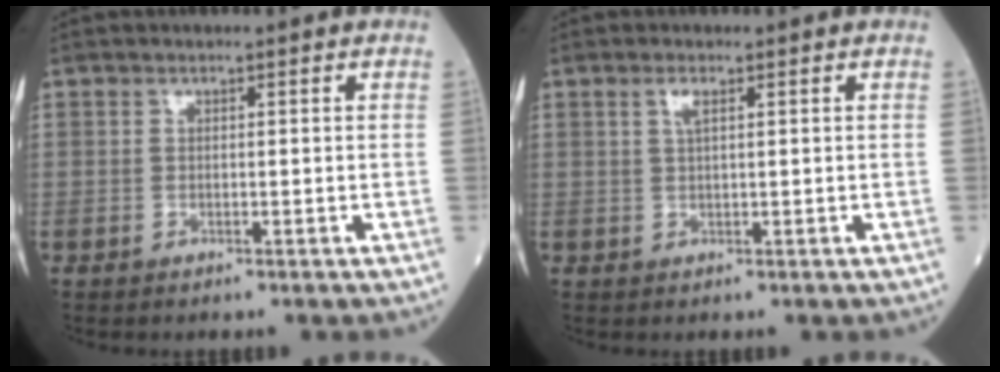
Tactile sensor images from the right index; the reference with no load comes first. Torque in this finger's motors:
{"motor_torque": [0.09, 0.13, 0.02, 0.03]}